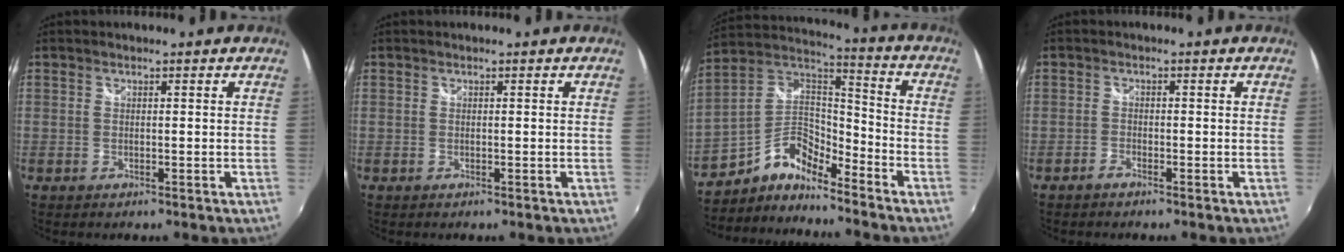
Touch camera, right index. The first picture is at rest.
{"total": 0.0}
{"total": 10.1, "force": [-7.6, 4.2, 5.2], "torque": [-0.119, 0.032, -0.157]}
{"total": 1.1, "force": [-1.1, 0.2, 0.3], "torque": [-0.010, 0.001, -0.023]}